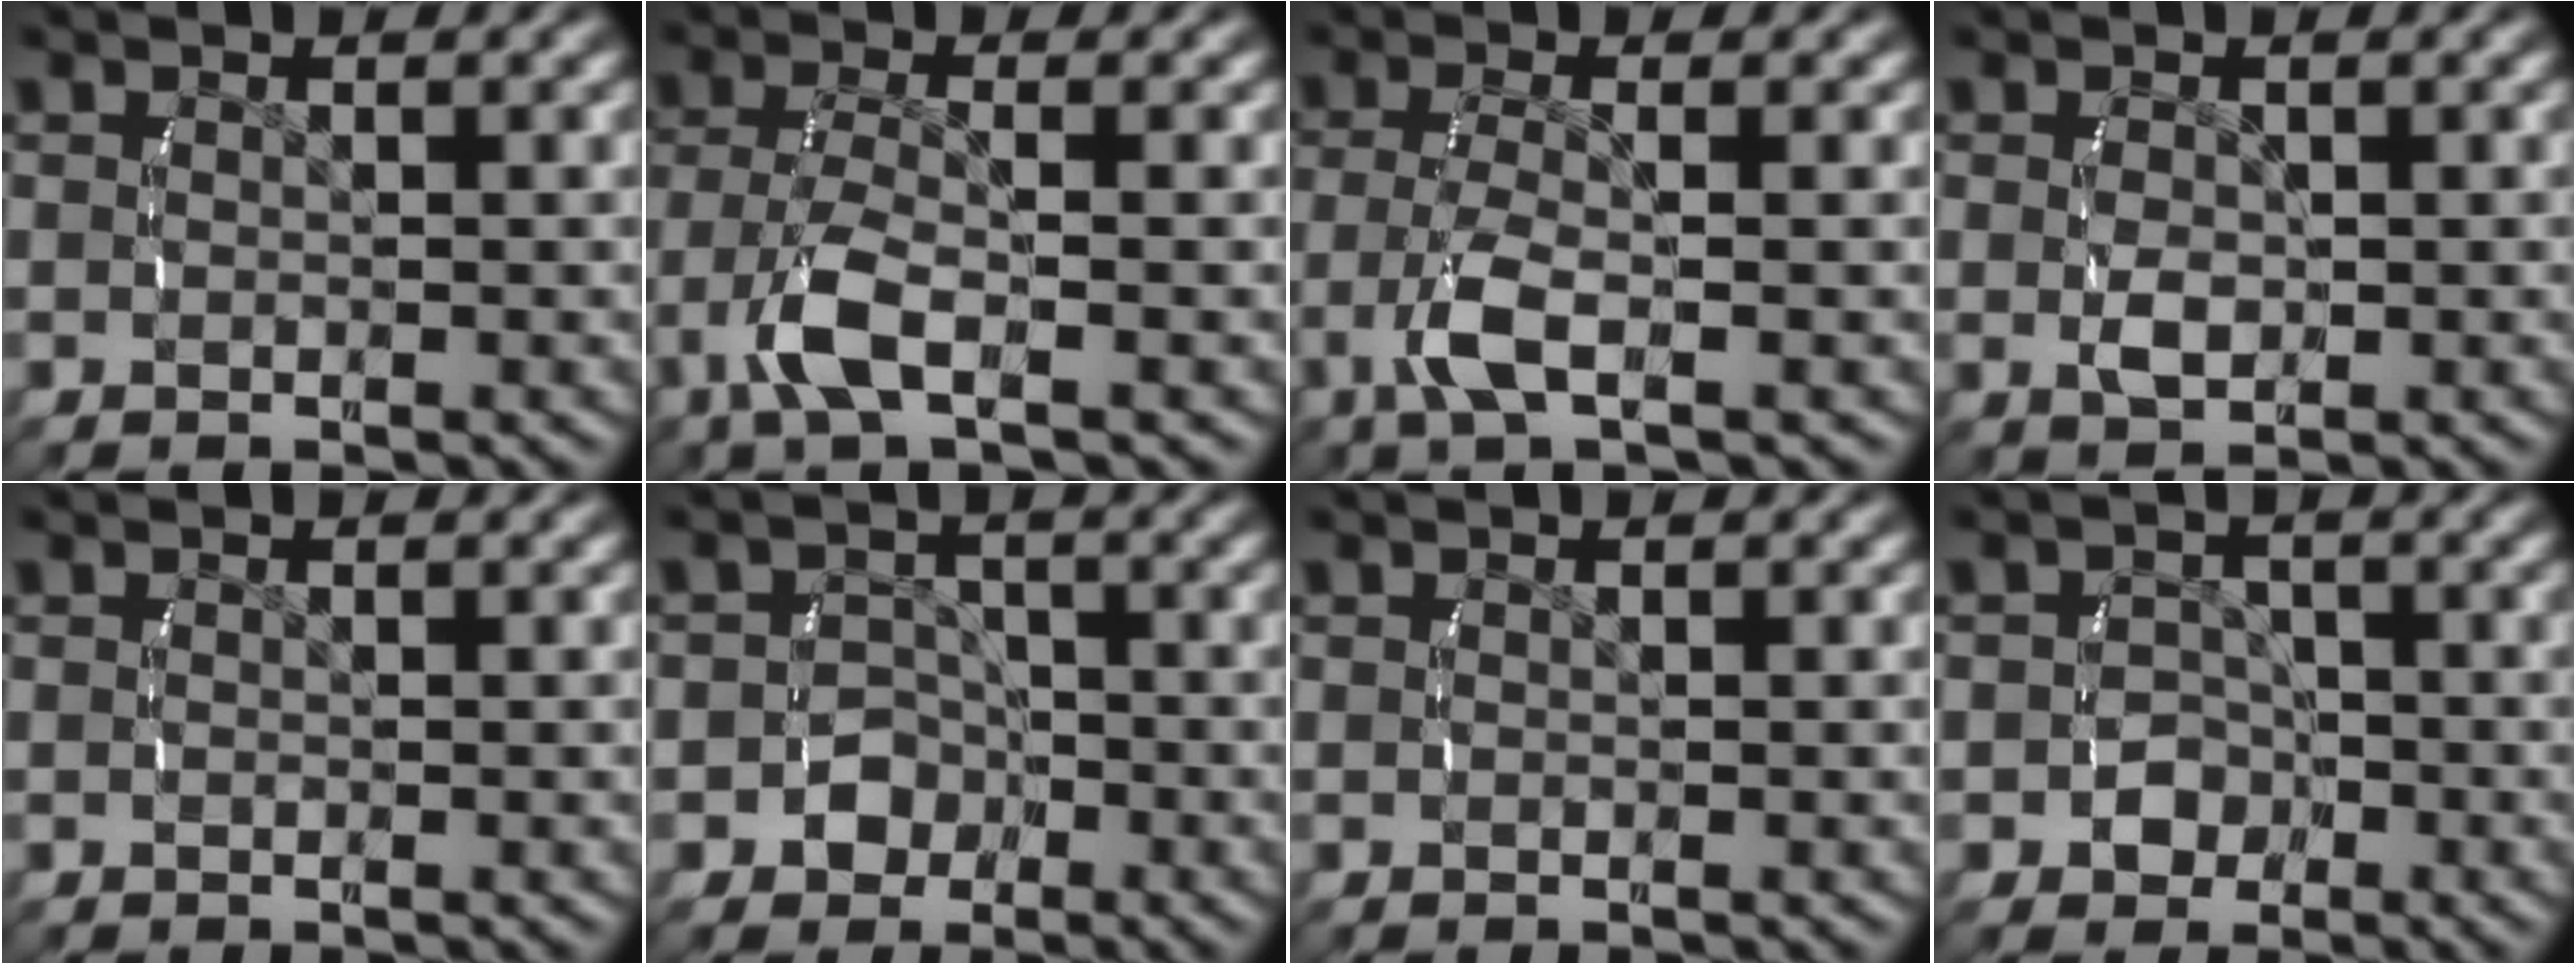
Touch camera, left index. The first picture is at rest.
{"total": 3.6, "force": [-1.1, 1.0, 3.3], "torque": [-0.090, -0.021, -0.008]}
{"total": 3.3, "force": [-0.9, 0.6, 3.1], "torque": [-0.085, -0.019, -0.006]}
{"total": 1.6, "force": [-0.2, 0.6, 1.4], "torque": [-0.034, -0.015, 0.009]}
{"total": 0.0}
{"total": 4.1, "force": [-2.0, 3.6, 0.7], "torque": [-0.021, -0.018, -0.029]}
{"total": 0.0}
{"total": 3.5, "force": [-1.6, 3.0, 0.6], "torque": [-0.013, -0.015, -0.022]}